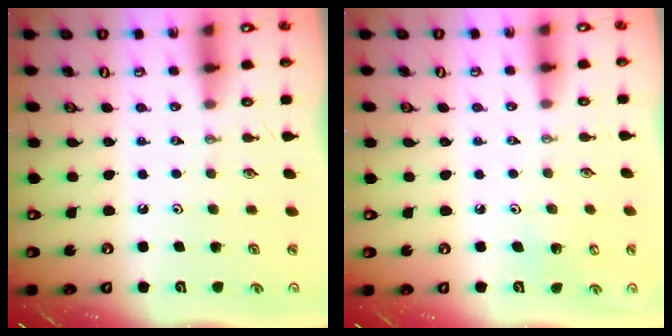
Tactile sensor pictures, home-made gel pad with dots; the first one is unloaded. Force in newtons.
{"total": 3.3, "press": 3.3, "slide": 0.3}